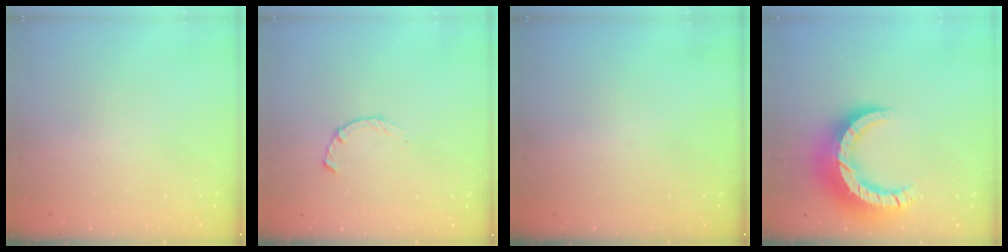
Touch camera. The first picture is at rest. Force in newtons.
{"total": 2.3, "press": 2.2, "slide": 0.4}
{"total": 0.0}
{"total": 16.1, "press": 16.0, "slide": 1.4}